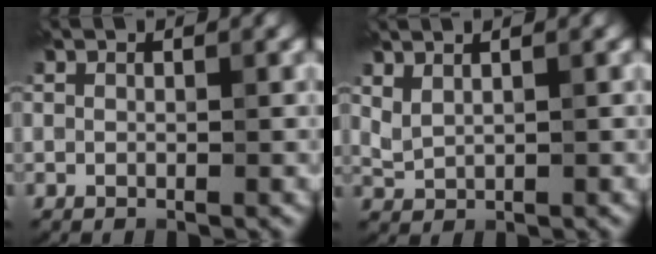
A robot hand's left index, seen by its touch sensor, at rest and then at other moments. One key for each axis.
{"total": 1.5, "fx": 1.3, "fy": 0.4, "fz": 0.7, "tx": -0.019, "ty": -0.001, "tz": 0.034}